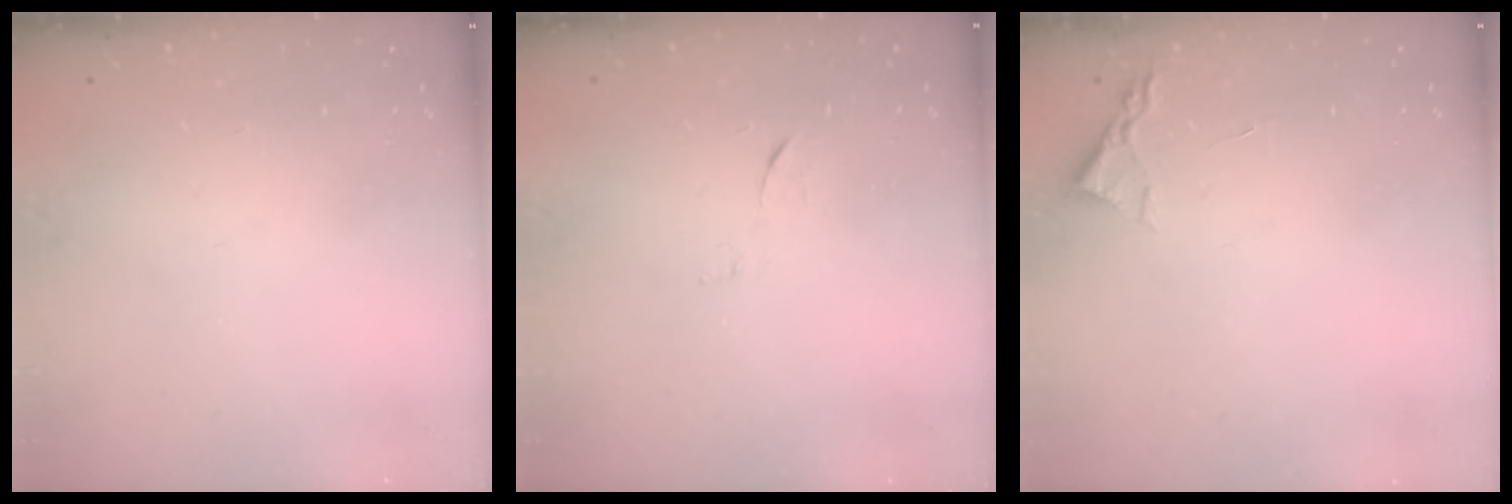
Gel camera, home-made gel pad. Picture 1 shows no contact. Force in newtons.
{"total": 6.5, "press": 6.5, "slide": 0.5}
{"total": 2.2, "press": 2.2, "slide": 0.3}